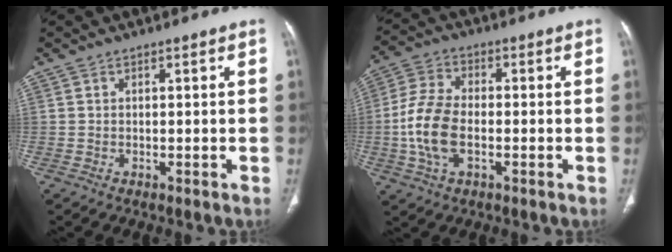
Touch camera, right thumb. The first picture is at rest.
{"total": 10.6, "force": [-1.9, 6.0, 8.6], "torque": [-0.183, 0.014, -0.040]}